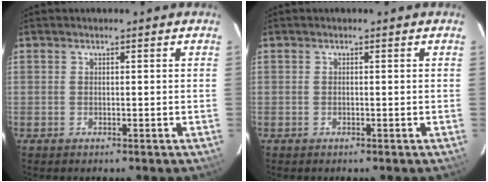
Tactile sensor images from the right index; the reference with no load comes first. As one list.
[{"total": 0.0}]